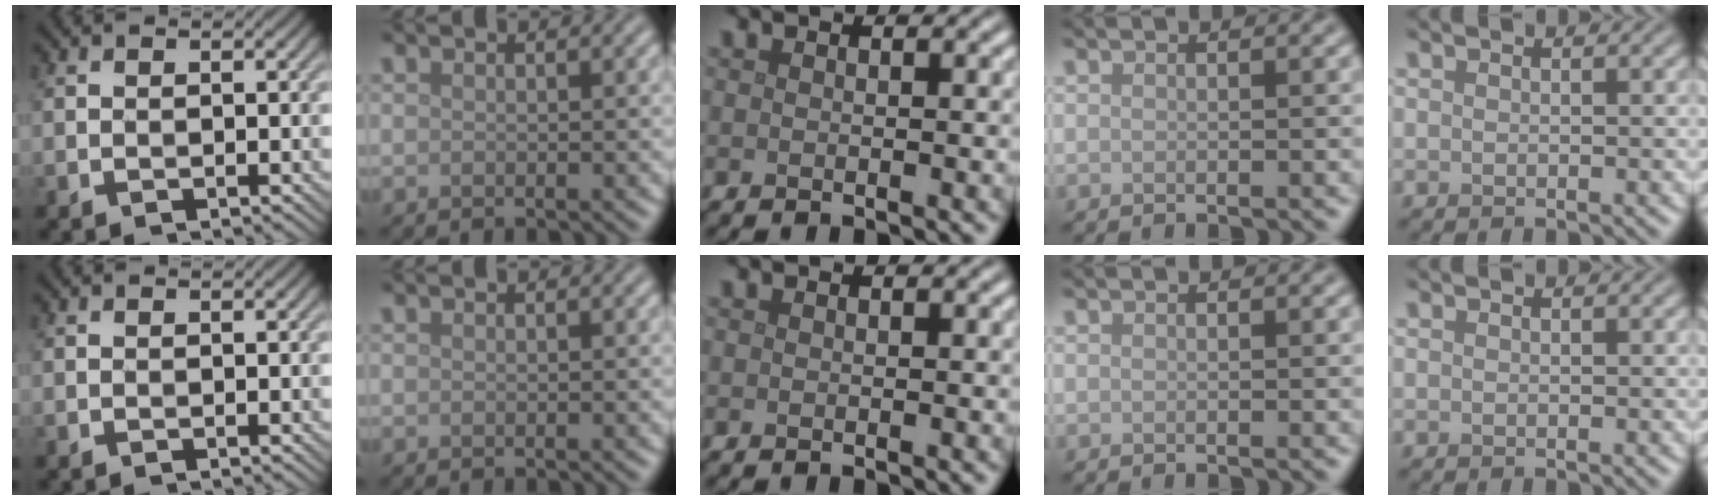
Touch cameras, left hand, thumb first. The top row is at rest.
{}